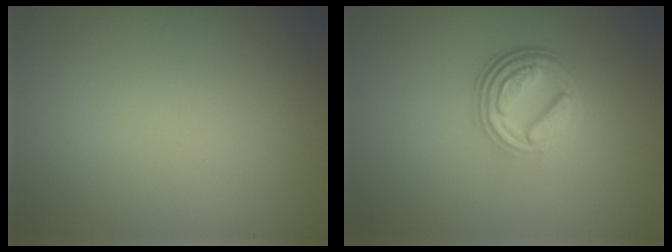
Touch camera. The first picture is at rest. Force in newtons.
{"total": 4.7, "press": 3.5, "slide": 3.1}